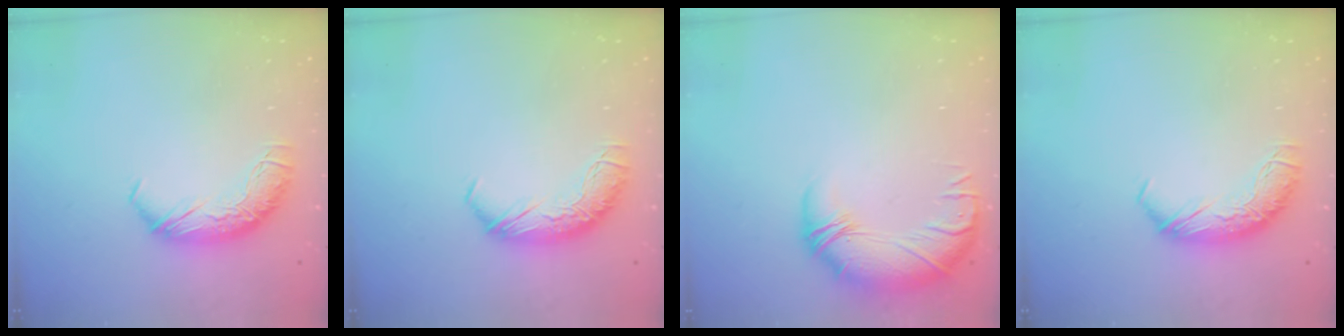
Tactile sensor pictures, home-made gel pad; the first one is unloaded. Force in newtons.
{"total": 0.0}
{"total": 3.3, "press": 0.7, "slide": 3.2}
{"total": 0.0}